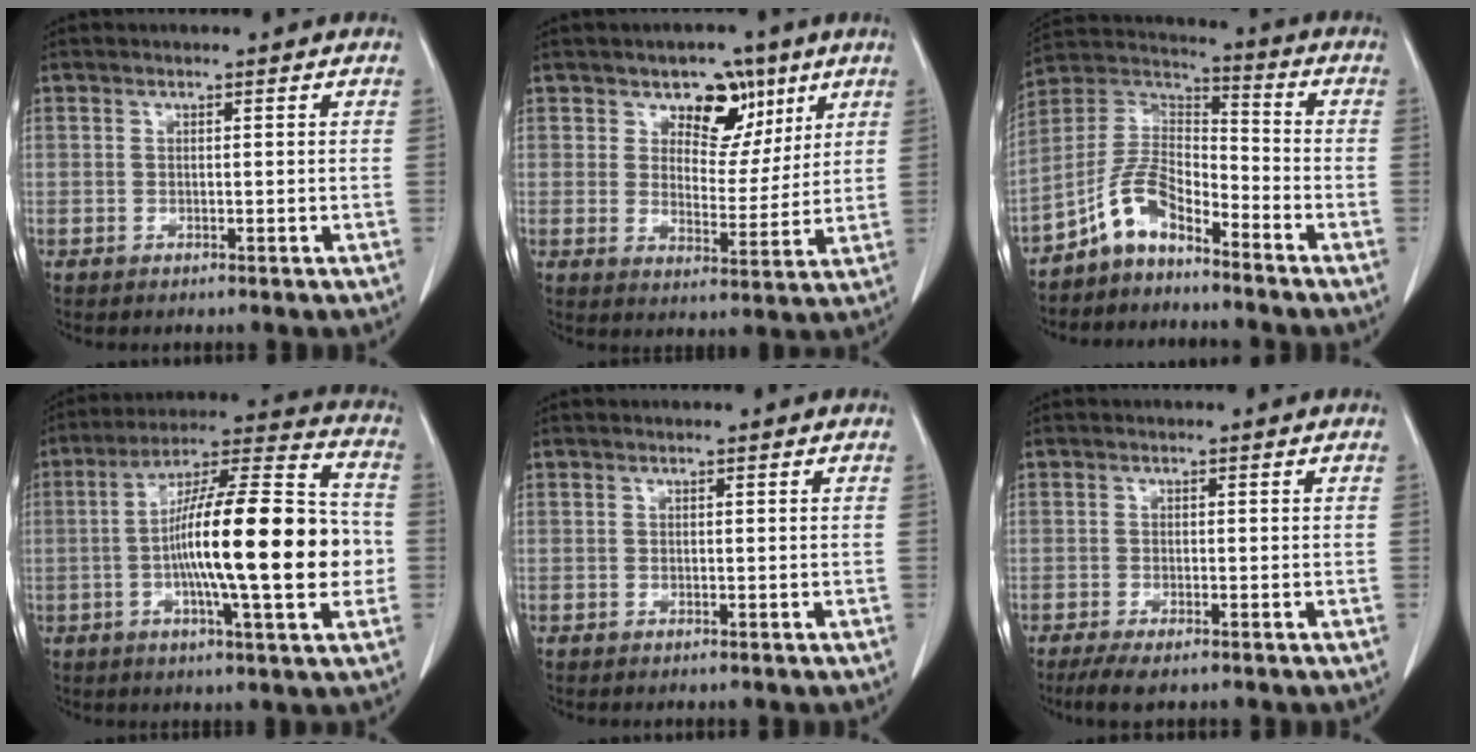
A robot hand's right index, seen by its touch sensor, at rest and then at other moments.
{"total": 7.9, "force": [4.6, 5.3, 3.7], "torque": [-0.042, 0.005, 0.072]}
{"total": 8.7, "force": [-6.1, 3.8, 4.8], "torque": [-0.106, 0.030, -0.124]}
{"total": 21.0, "force": [-2.4, 2.6, 20.7], "torque": [-0.339, 0.014, -0.042]}
{"total": 0.0}
{"total": 3.7, "force": [-2.5, 0.9, 2.5], "torque": [-0.047, -0.008, -0.040]}